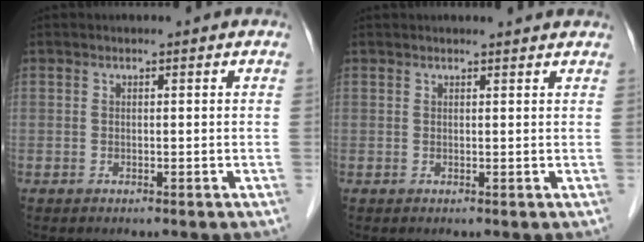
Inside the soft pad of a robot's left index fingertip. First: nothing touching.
{"total": 3.1, "force": [3.0, 0.0, 0.7], "torque": [-0.010, 0.013, 0.029]}